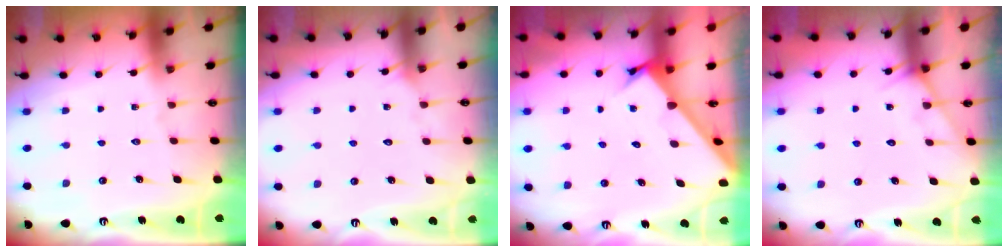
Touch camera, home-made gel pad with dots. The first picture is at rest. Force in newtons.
{"total": 3.0, "press": 3.0, "slide": 0.3}
{"total": 2.4, "press": 2.4, "slide": 0.2}
{"total": 5.8, "press": 5.8, "slide": 0.5}